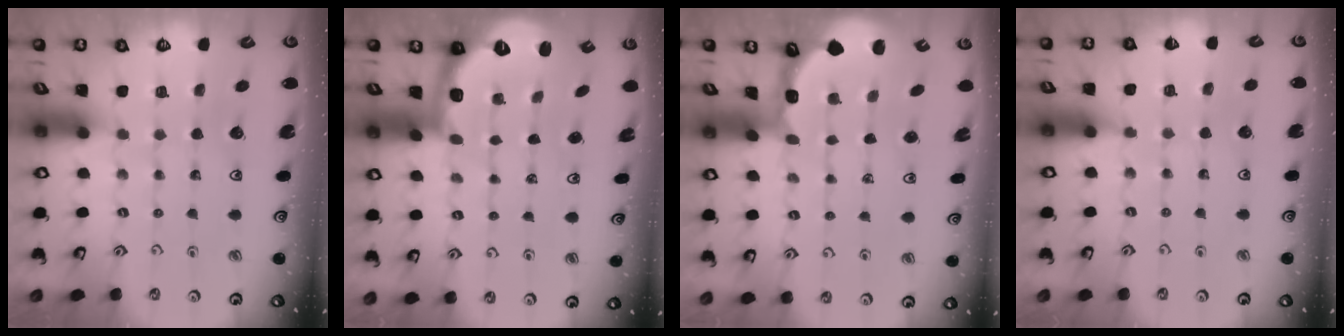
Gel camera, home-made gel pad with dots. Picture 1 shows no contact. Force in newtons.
{"total": 2.7, "press": 1.7, "slide": 2.1}
{"total": 1.6, "press": 1.5, "slide": 0.4}
{"total": 2.7, "press": 2.7, "slide": 0.4}